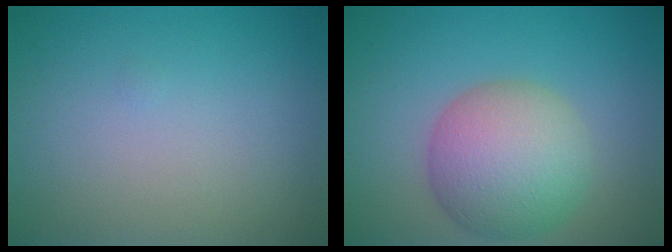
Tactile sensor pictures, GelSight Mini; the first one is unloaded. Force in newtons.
{"total": 7.1, "press": 7.1, "slide": 0.3}